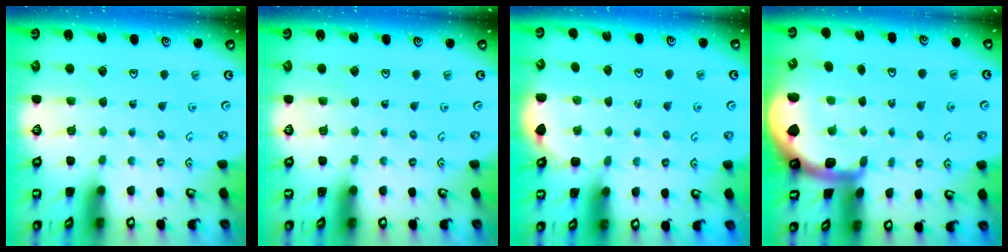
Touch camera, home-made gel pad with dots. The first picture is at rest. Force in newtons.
{"total": 0.0}
{"total": 3.0, "press": 2.9, "slide": 0.9}
{"total": 3.8, "press": 3.7, "slide": 0.6}